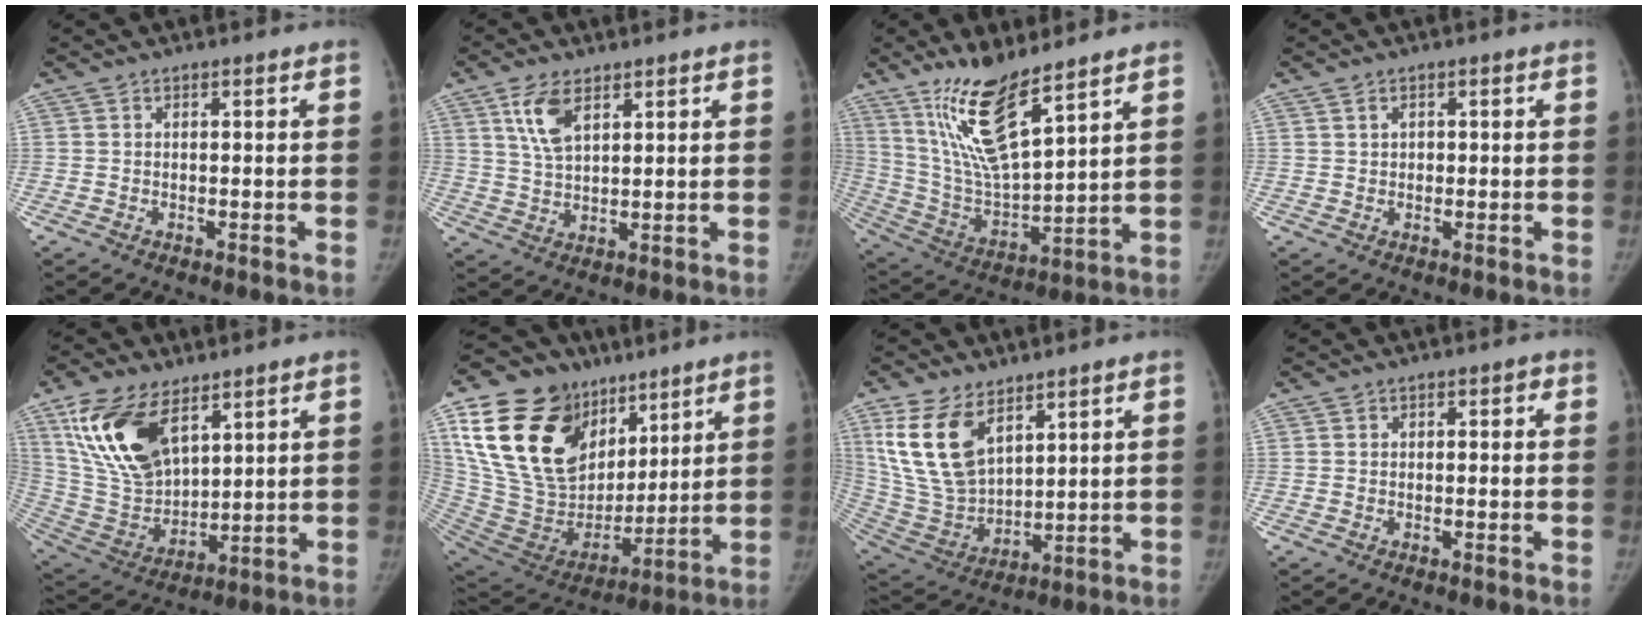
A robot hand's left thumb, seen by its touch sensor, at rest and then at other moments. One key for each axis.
{"total": 6.7, "fx": 3.5, "fy": 3.3, "fz": 4.6, "tx": -0.082, "ty": -0.015, "tz": 0.074}
{"total": 15.8, "fx": 10.6, "fy": 3.8, "fz": 11.1, "tx": -0.198, "ty": -0.067, "tz": 0.220}
{"total": 1.4, "fx": 0.5, "fy": 1.2, "fz": 0.6, "tx": -0.001, "ty": -0.001, "tz": 0.007}
{"total": 17.9, "fx": 9.1, "fy": 9.7, "fz": 12.0, "tx": -0.208, "ty": -0.036, "tz": 0.189}
{"total": 28.8, "fx": 14.2, "fy": 18.8, "fz": 16.6, "tx": -0.296, "ty": -0.014, "tz": 0.275}
{"total": 15.7, "fx": 8.1, "fy": 9.0, "fz": 10.0, "tx": -0.176, "ty": -0.035, "tz": 0.179}
{"total": 1.1, "fx": -0.3, "fy": 1.0, "fz": 0.5, "tx": 0.002, "ty": 0.005, "tz": -0.011}